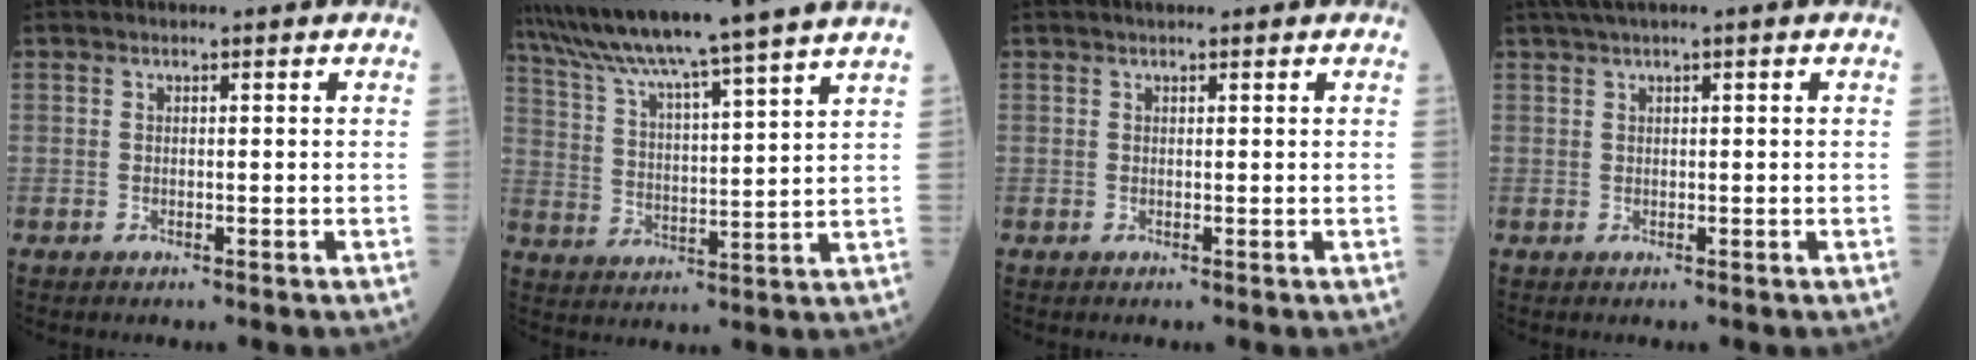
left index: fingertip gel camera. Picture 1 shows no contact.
{"total": 19.3, "force": [16.8, -2.6, 9.3], "torque": [-0.163, -0.015, 0.250]}
{"total": 2.1, "force": [1.7, 0.4, 1.2], "torque": [-0.015, 0.018, 0.022]}
{"total": 2.9, "force": [1.9, -0.3, 2.1], "torque": [-0.047, 0.019, 0.040]}